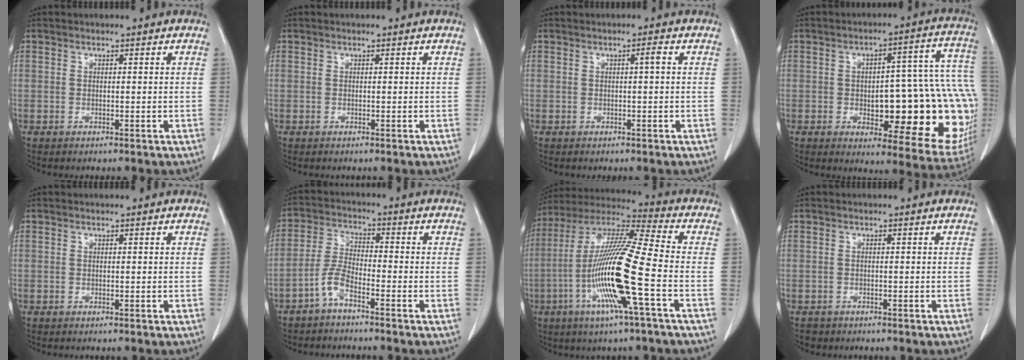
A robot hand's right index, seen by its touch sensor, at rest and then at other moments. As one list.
[{"total": 0.0}, {"total": 1.1, "force": [0.2, -0.1, 1.1], "torque": [-0.017, 0.004, 0.002]}, {"total": 25.0, "force": [-3.5, 7.4, 23.6], "torque": [-0.208, 0.037, -0.019]}, {"total": 0.0}, {"total": 4.5, "force": [-3.2, 0.9, 3.1], "torque": [-0.074, 0.006, -0.069]}, {"total": 17.7, "force": [-4.9, -0.1, 17.0], "torque": [-0.342, -0.011, -0.103]}, {"total": 1.3, "force": [-0.9, 0.9, 0.0], "torque": [-0.011, 0.002, -0.013]}]